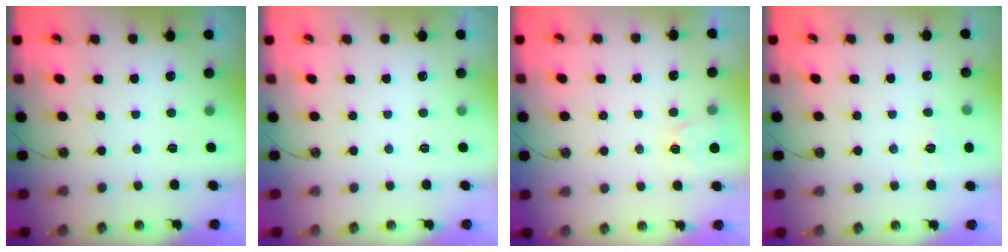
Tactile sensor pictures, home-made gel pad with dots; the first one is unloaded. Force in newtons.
{"total": 0.0}
{"total": 4.2, "press": 4.2, "slide": 0.6}
{"total": 5.6, "press": 5.6, "slide": 0.5}